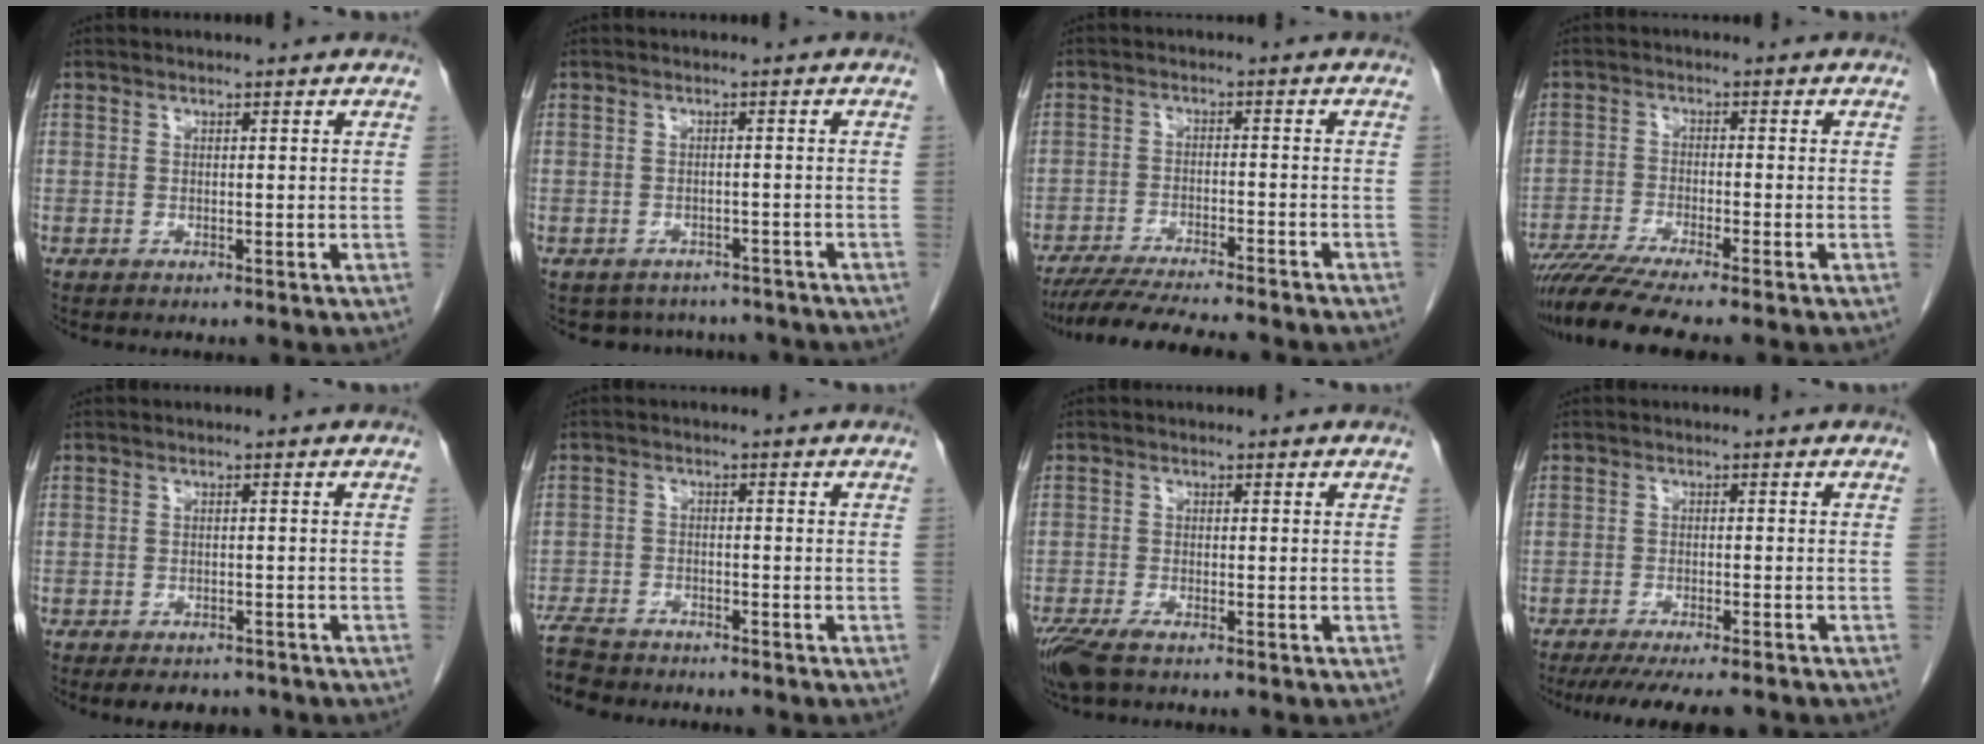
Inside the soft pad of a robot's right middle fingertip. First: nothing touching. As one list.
[{"total": 7.7, "force": [-6.8, 3.4, 0.8], "torque": [-0.004, 0.015, -0.074]}, {"total": 14.1, "force": [-12.4, 0.9, 6.6], "torque": [-0.099, -0.021, -0.184]}, {"total": 9.1, "force": [-7.6, -0.5, 5.0], "torque": [-0.079, -0.023, -0.127]}, {"total": 5.3, "force": [-4.3, 2.4, 1.7], "torque": [-0.016, 0.002, -0.054]}, {"total": 7.5, "force": [-6.8, 2.3, 2.4], "torque": [-0.045, -0.013, -0.113]}, {"total": 5.1, "force": [-3.6, 1.4, 3.3], "torque": [-0.067, -0.014, -0.065]}, {"total": 11.1, "force": [-9.6, 1.4, 5.5], "torque": [-0.070, -0.018, -0.132]}]